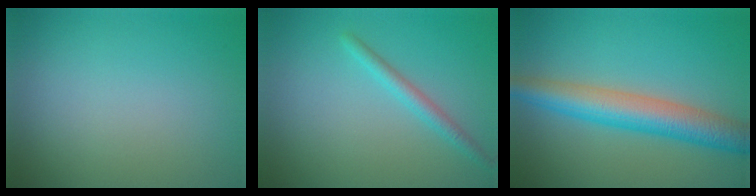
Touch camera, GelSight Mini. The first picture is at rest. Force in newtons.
{"total": 1.9, "press": 1.9, "slide": 0.2}
{"total": 6.3, "press": 6.3, "slide": 0.1}